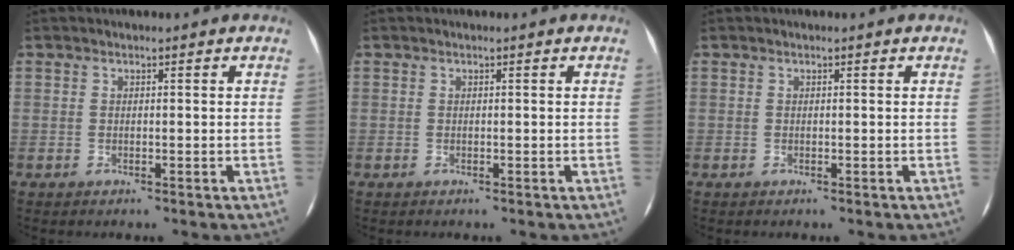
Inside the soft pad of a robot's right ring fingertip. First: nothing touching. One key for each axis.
{"total": 0.0}
{"total": 0.0}